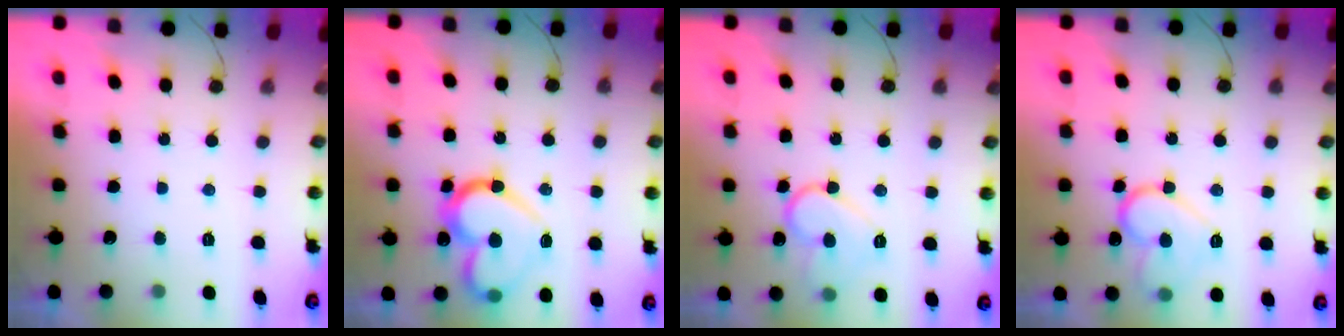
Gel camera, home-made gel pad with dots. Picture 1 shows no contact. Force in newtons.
{"total": 18.8, "press": 18.7, "slide": 2.3}
{"total": 10.6, "press": 10.5, "slide": 1.0}
{"total": 13.4, "press": 13.4, "slide": 1.0}